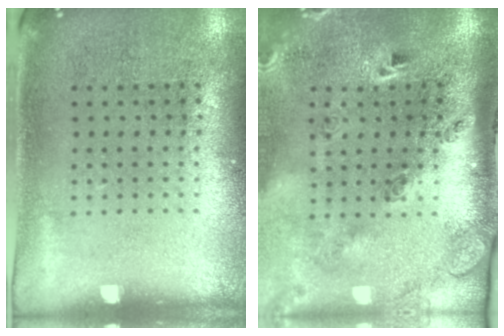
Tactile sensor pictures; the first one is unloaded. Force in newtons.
{"total": 3.0, "press": 1.9, "slide": 2.2}